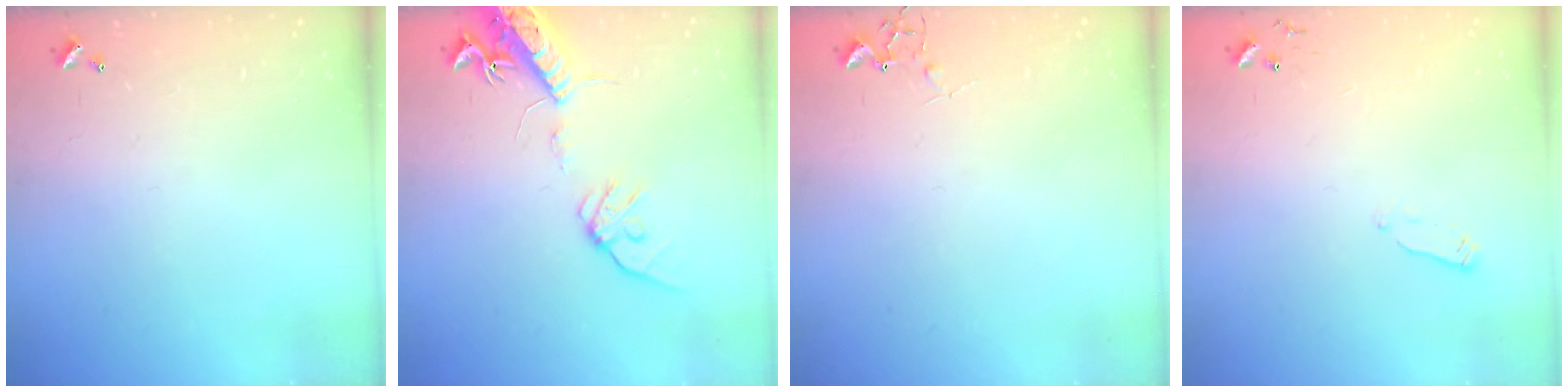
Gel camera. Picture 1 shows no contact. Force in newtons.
{"total": 16.4, "press": 16.1, "slide": 3.0}
{"total": 5.4, "press": 5.3, "slide": 0.8}
{"total": 3.5, "press": 3.4, "slide": 1.0}